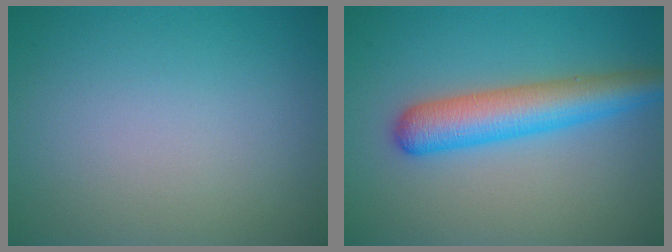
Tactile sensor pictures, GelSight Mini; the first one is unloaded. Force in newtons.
{"total": 5.5, "press": 5.5, "slide": 0.2}